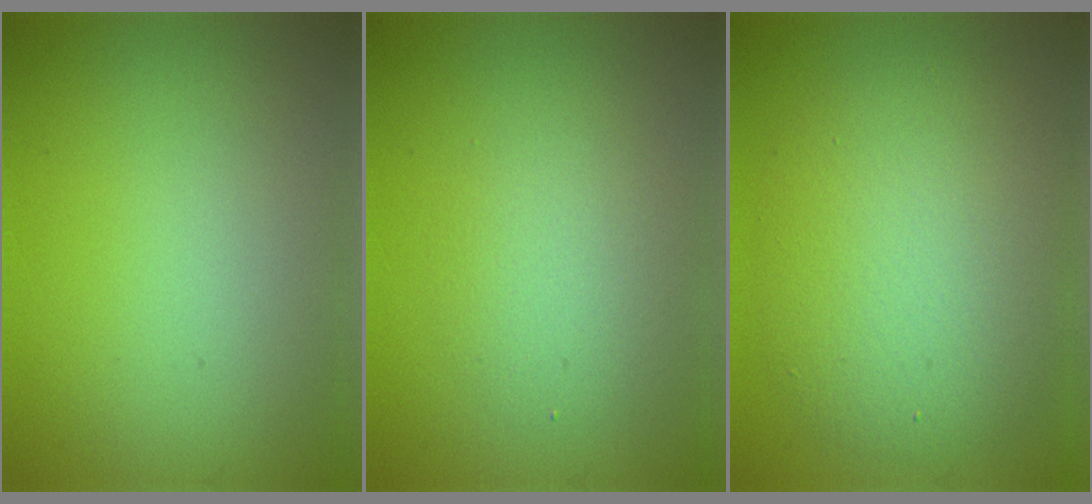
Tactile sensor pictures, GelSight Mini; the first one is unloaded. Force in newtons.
{"total": 2.8, "press": 2.8, "slide": 0.1}
{"total": 7.5, "press": 7.5, "slide": 0.7}